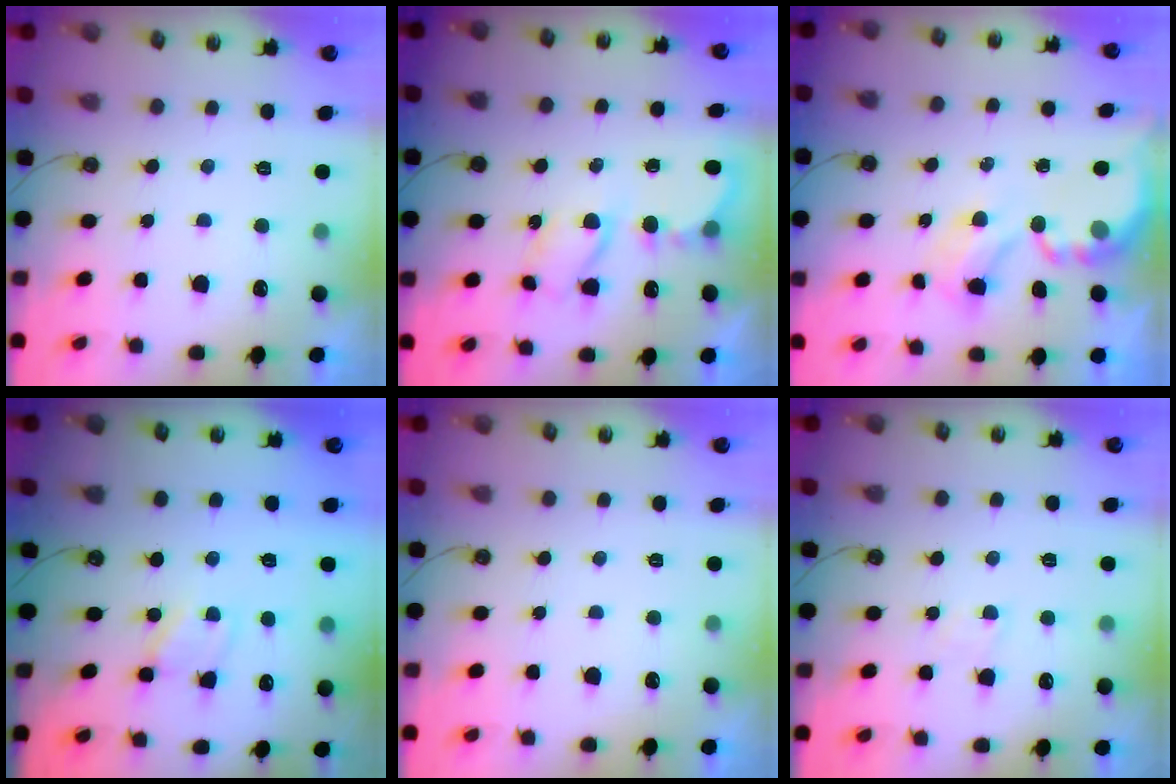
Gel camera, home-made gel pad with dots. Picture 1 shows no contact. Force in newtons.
{"total": 6.2, "press": 6.2, "slide": 0.3}
{"total": 4.0, "press": 4.0, "slide": 0.2}
{"total": 1.5, "press": 1.5, "slide": 0.0}
{"total": 0.0}
{"total": 2.8, "press": 2.8, "slide": 0.3}